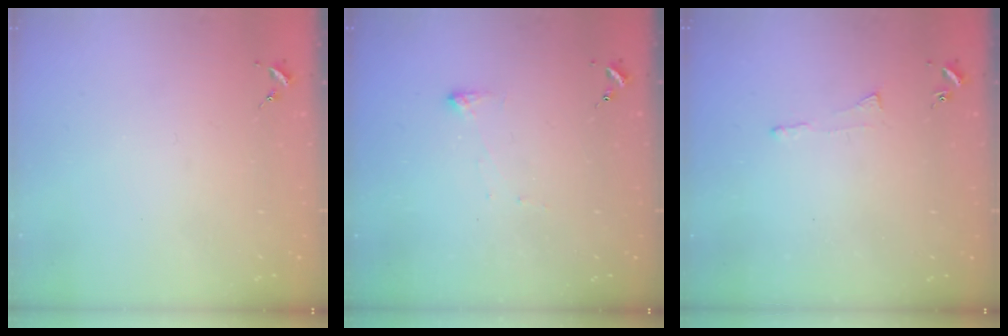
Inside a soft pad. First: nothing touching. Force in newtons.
{"total": 3.2, "press": 3.2, "slide": 0.6}
{"total": 3.0, "press": 2.9, "slide": 0.5}